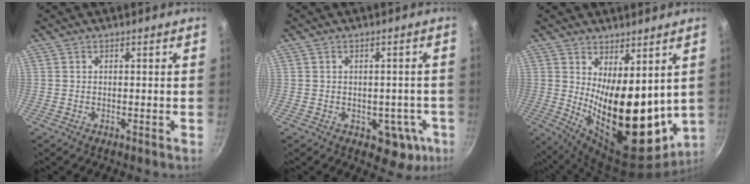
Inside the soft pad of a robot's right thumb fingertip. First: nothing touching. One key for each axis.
{"total": 7.2, "fx": -2.2, "fy": 5.1, "fz": 4.6, "tx": -0.011, "ty": 0.028, "tz": -0.012}
{"total": 19.2, "fx": 2.7, "fy": 9.2, "fz": 16.6, "tx": -0.209, "ty": -0.056, "tz": 0.065}